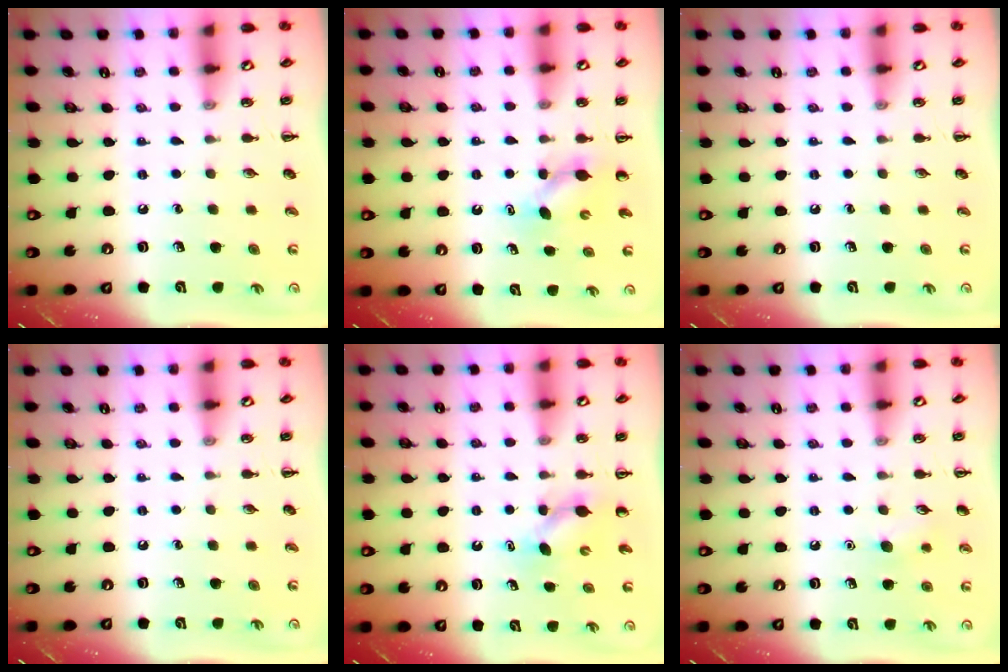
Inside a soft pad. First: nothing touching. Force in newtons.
{"total": 4.2, "press": 4.2, "slide": 0.3}
{"total": 0.0}
{"total": 0.0}
{"total": 4.2, "press": 4.2, "slide": 0.3}
{"total": 6.9, "press": 6.7, "slide": 1.7}